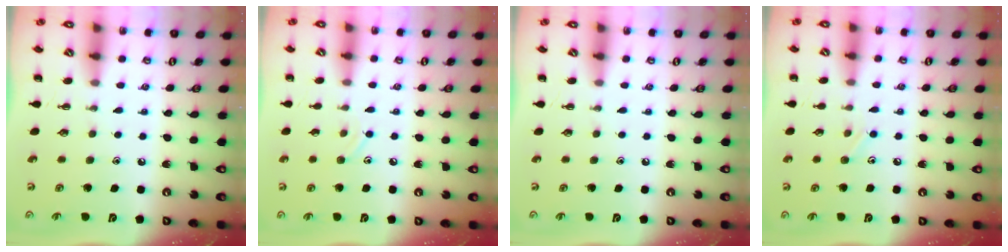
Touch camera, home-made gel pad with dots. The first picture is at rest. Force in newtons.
{"total": 6.5, "press": 6.1, "slide": 2.1}
{"total": 0.0}
{"total": 7.7, "press": 7.3, "slide": 2.5}